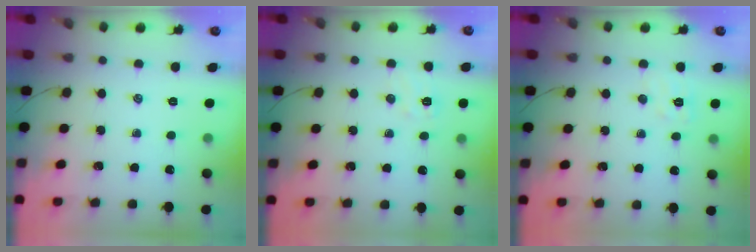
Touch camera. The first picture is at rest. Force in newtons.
{"total": 5.9, "press": 5.7, "slide": 1.5}
{"total": 6.2, "press": 6.1, "slide": 1.3}